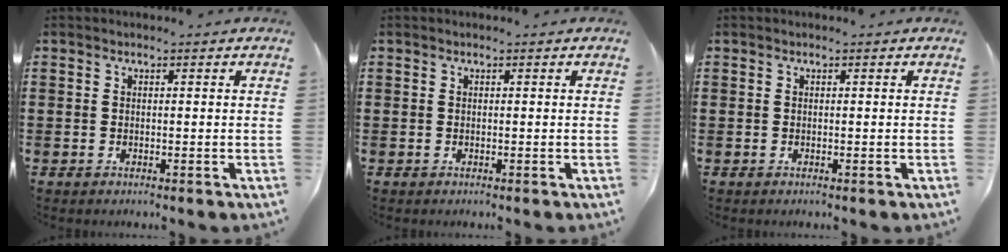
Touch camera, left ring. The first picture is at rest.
{"total": 0.0}
{"total": 0.0}